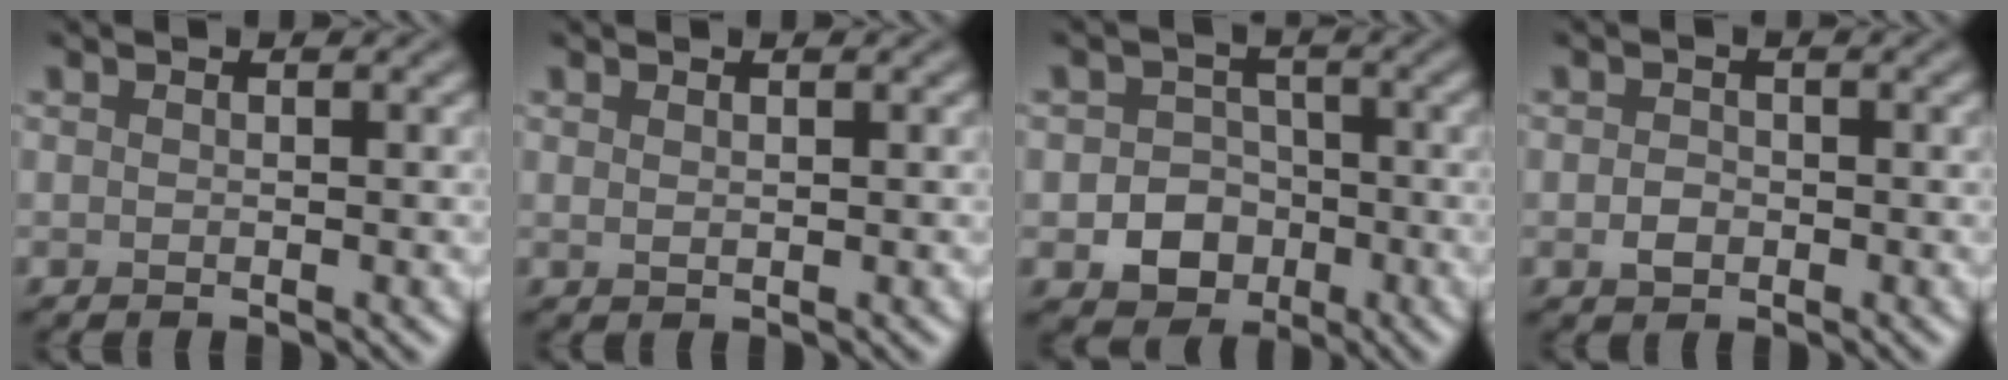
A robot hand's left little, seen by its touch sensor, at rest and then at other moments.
{"total": 0.6, "force": [0.4, 0.2, 0.3], "torque": [-0.008, -0.002, 0.009]}
{"total": 5.0, "force": [-1.7, 4.2, 2.0], "torque": [-0.005, -0.003, -0.045]}
{"total": 1.6, "force": [-0.4, 1.2, 1.0], "torque": [-0.018, -0.002, -0.012]}